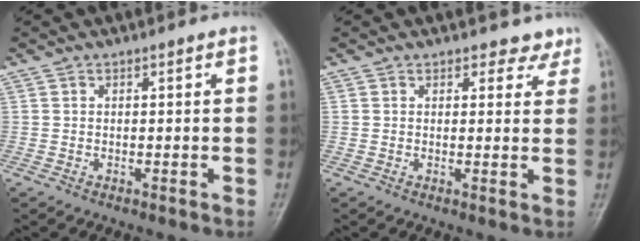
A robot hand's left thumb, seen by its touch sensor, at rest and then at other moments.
{"total": 3.5, "force": [2.9, 1.9, 0.3], "torque": [0.025, -0.018, 0.022]}